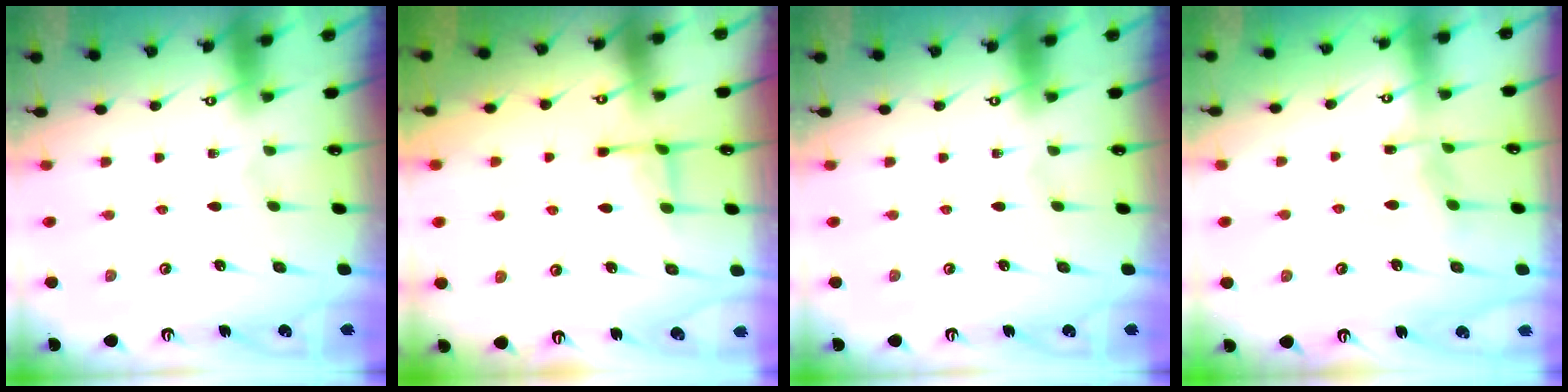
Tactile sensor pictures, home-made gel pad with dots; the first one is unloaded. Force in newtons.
{"total": 6.5, "press": 6.4, "slide": 0.9}
{"total": 0.0}
{"total": 5.2, "press": 5.2, "slide": 0.6}